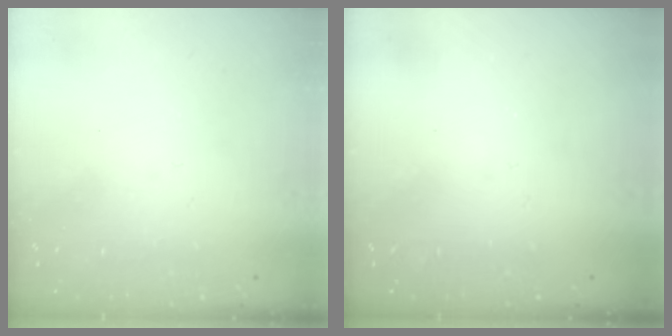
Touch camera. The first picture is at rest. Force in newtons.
{"total": 0.0}